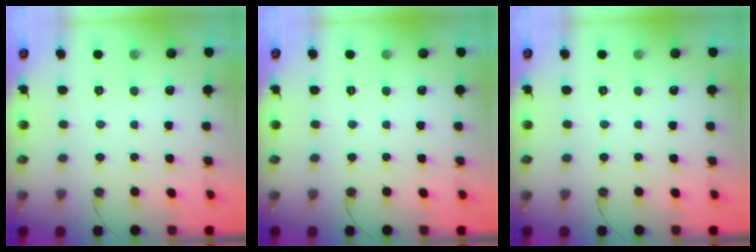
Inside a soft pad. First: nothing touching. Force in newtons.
{"total": 0.0}
{"total": 0.0}